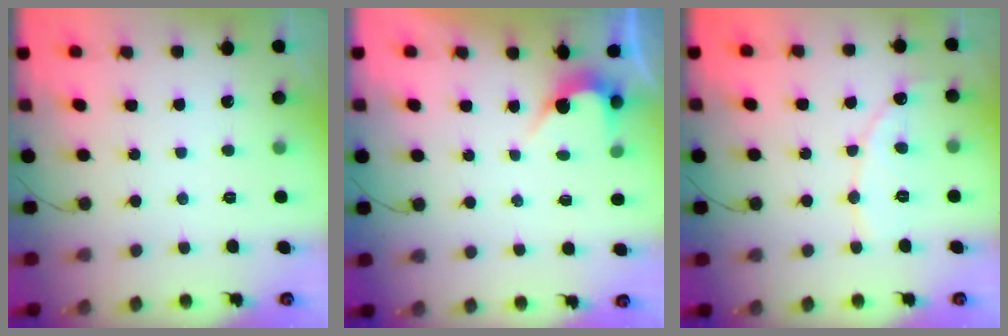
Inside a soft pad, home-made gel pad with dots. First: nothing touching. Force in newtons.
{"total": 2.5, "press": 2.5, "slide": 0.2}
{"total": 8.8, "press": 8.8, "slide": 0.8}